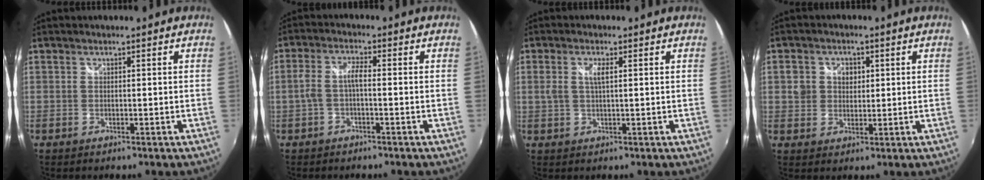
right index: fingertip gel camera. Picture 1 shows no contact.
{"total": 3.6, "force": [-1.1, 0.7, 3.4], "torque": [-0.075, 0.008, -0.021]}
{"total": 2.9, "force": [0.7, 0.8, 2.7], "torque": [-0.054, -0.001, 0.013]}
{"total": 4.6, "force": [0.7, 4.2, 1.8], "torque": [-0.027, 0.010, 0.010]}